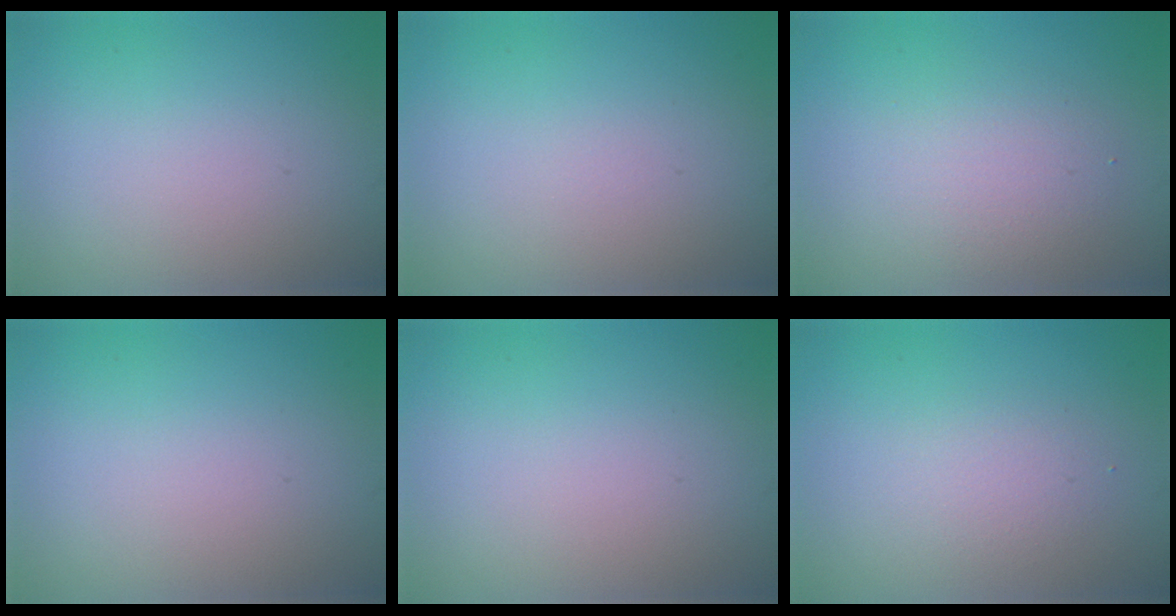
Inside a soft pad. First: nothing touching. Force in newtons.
{"total": 0.0}
{"total": 2.7, "press": 2.7, "slide": 0.0}
{"total": 0.0}
{"total": 0.0}
{"total": 1.7, "press": 1.7, "slide": 0.1}